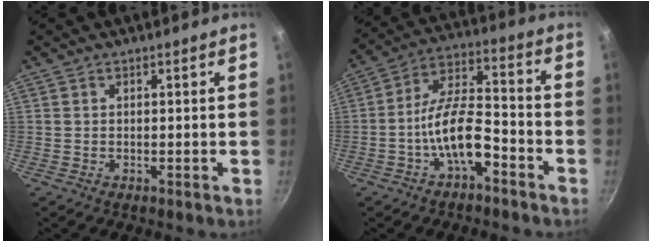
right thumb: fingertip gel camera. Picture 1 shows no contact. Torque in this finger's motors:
{"motor_torque": [1.83, 0.65, 1.57, -1.13, 0.57]}